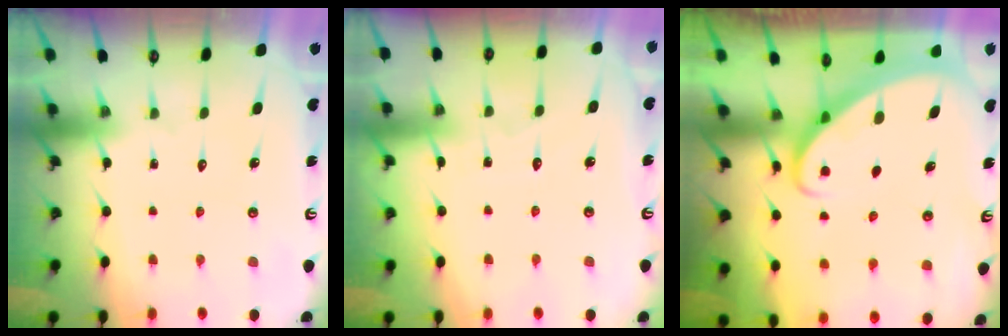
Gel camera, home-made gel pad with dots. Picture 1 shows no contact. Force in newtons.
{"total": 2.8, "press": 2.7, "slide": 0.4}
{"total": 2.8, "press": 2.8, "slide": 0.2}